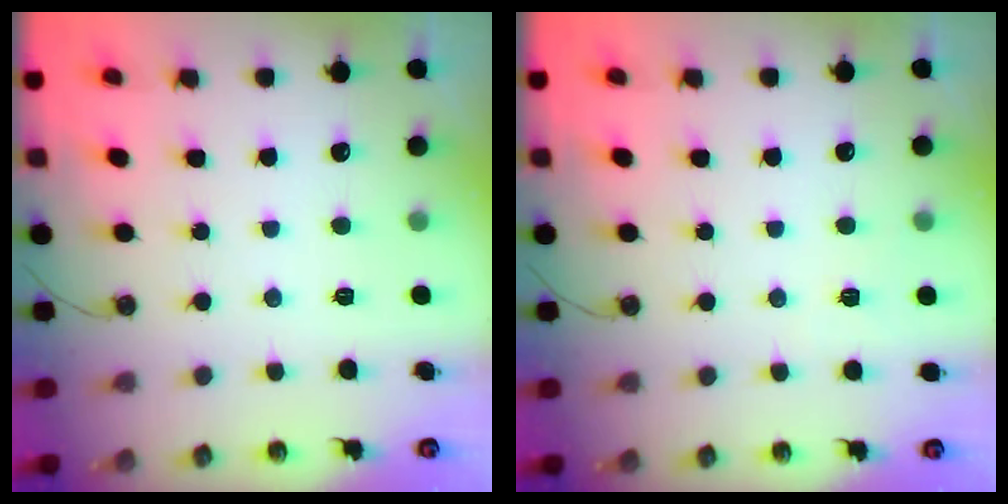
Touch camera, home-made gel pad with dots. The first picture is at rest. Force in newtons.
{"total": 3.2, "press": 2.1, "slide": 2.4}